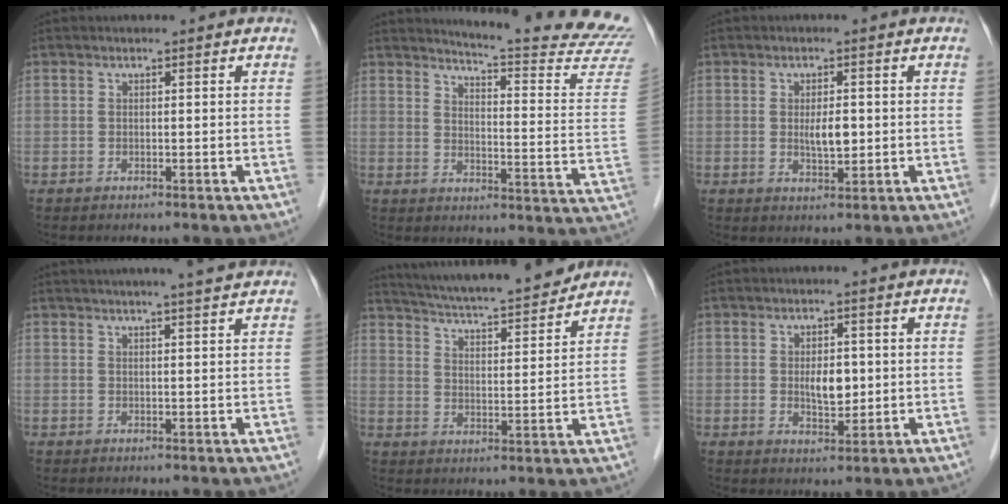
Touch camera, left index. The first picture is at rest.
{"total": 19.6, "force": [19.1, -1.2, 4.3], "torque": [-0.061, -0.150, 0.212]}
{"total": 3.3, "force": [0.0, 1.2, 3.1], "torque": [-0.056, -0.004, 0.003]}
{"total": 7.5, "force": [6.5, -0.3, 3.7], "torque": [-0.056, 0.018, 0.075]}
{"total": 15.9, "force": [14.5, 1.0, 6.3], "torque": [-0.110, 0.008, 0.219]}
{"total": 4.1, "force": [0.3, 2.0, 3.5], "torque": [-0.061, -0.004, 0.011]}